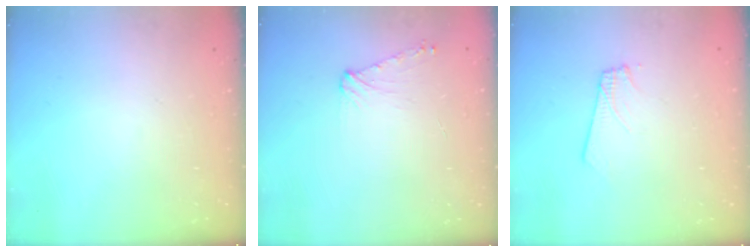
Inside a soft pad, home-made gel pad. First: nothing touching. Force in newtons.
{"total": 5.4, "press": 5.4, "slide": 0.8}
{"total": 2.9, "press": 2.9, "slide": 0.4}